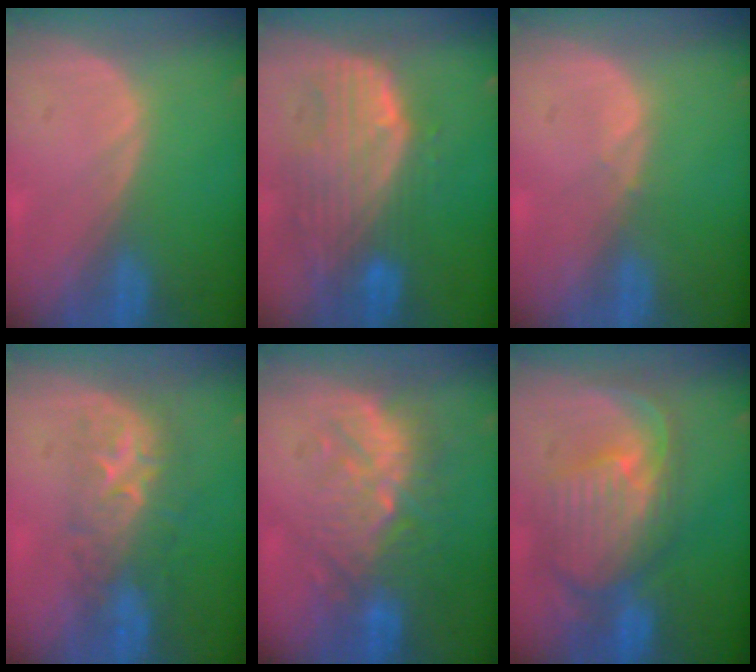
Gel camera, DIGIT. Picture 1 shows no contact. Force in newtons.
{"total": 10.5, "press": 9.0, "slide": 5.3}
{"total": 0.5, "press": 0.5, "slide": 0.2}
{"total": 8.1, "press": 7.7, "slide": 2.5}
{"total": 9.2, "press": 9.0, "slide": 1.8}
{"total": 11.1, "press": 9.7, "slide": 5.5}